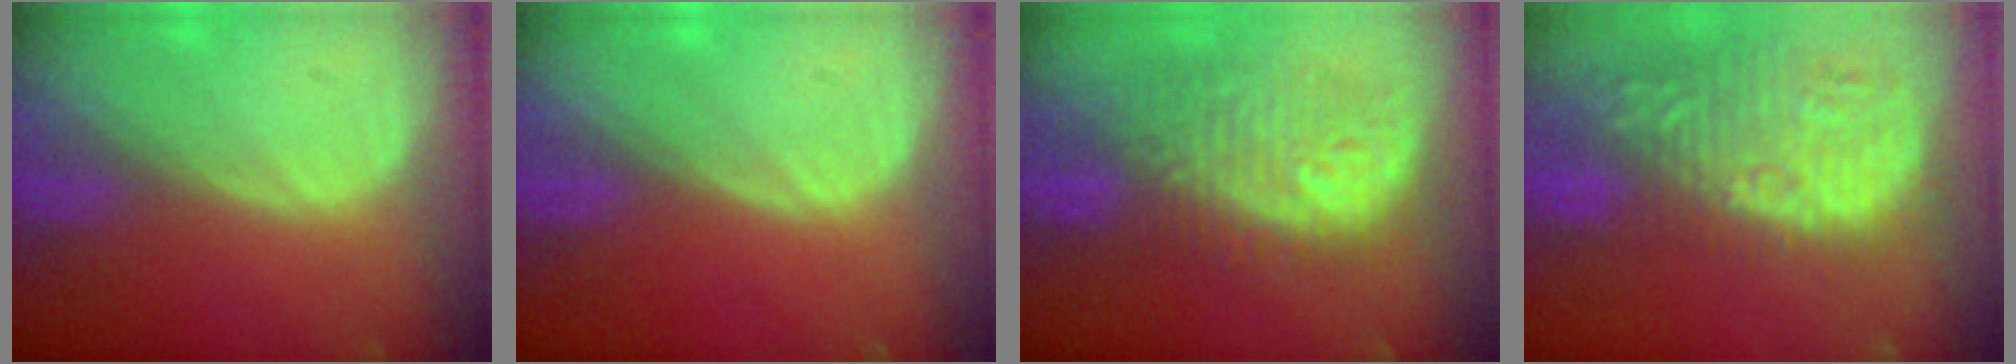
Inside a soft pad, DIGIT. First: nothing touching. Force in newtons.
{"total": 0.0}
{"total": 11.3, "press": 10.6, "slide": 3.9}
{"total": 14.6, "press": 12.6, "slide": 7.4}